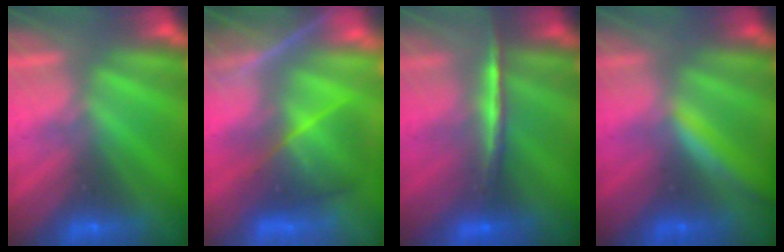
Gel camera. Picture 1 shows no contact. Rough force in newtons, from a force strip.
{"total": 7.4}
{"total": 2.0}
{"total": 1.3}